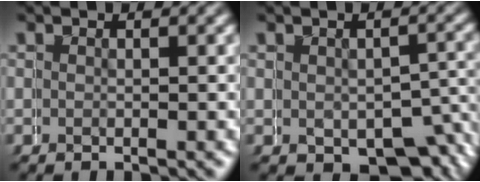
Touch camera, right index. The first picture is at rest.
{"total": 3.5, "force": [-1.0, 2.4, 2.4], "torque": [-0.023, 0.003, -0.021]}